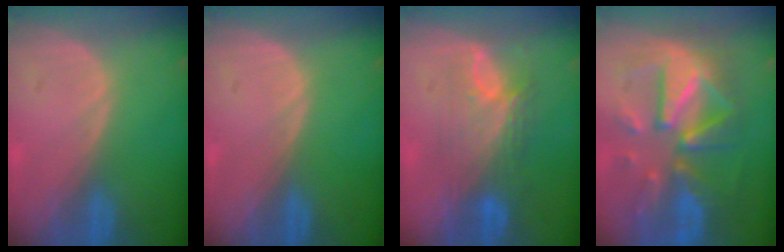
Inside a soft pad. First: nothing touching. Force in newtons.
{"total": 0.0}
{"total": 7.4, "press": 7.2, "slide": 1.6}
{"total": 12.4, "press": 12.3, "slide": 1.2}